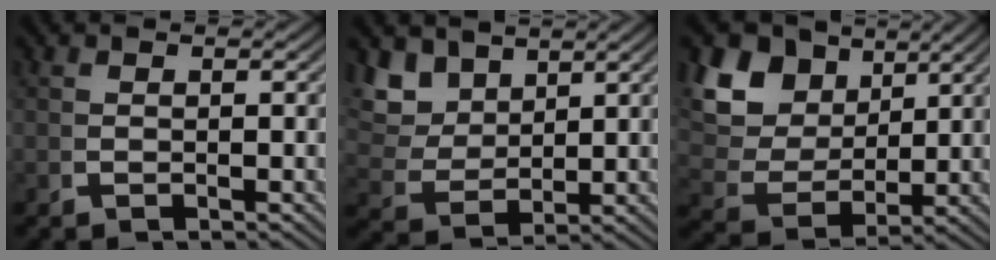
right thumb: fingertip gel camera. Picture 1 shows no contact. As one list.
[{"total": 6.4, "force": [2.3, 4.7, 3.8], "torque": [-0.100, -0.017, 0.054]}, {"total": 11.2, "force": [3.1, 8.5, 6.7], "torque": [-0.156, -0.012, 0.053]}]